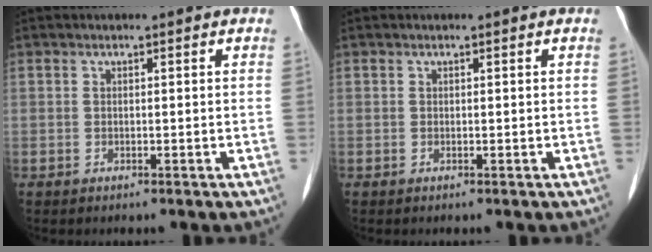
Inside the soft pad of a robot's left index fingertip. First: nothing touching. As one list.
[{"total": 0.0}]